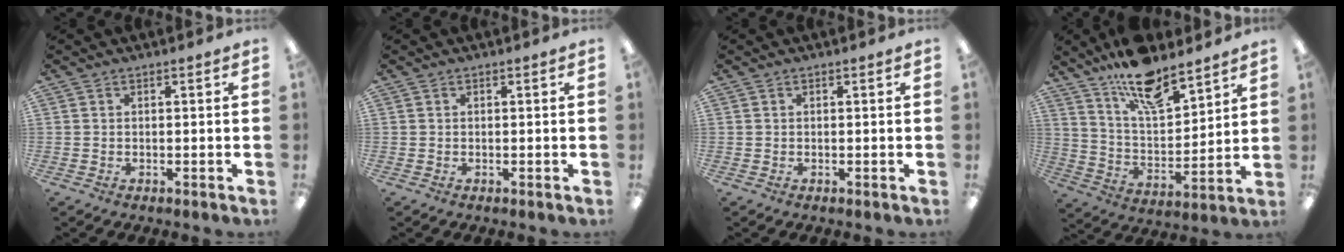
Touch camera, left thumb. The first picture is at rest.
{"total": 0.0}
{"total": 0.0}
{"total": 15.6, "force": [12.3, 5.5, 7.9], "torque": [-0.140, -0.072, 0.217]}